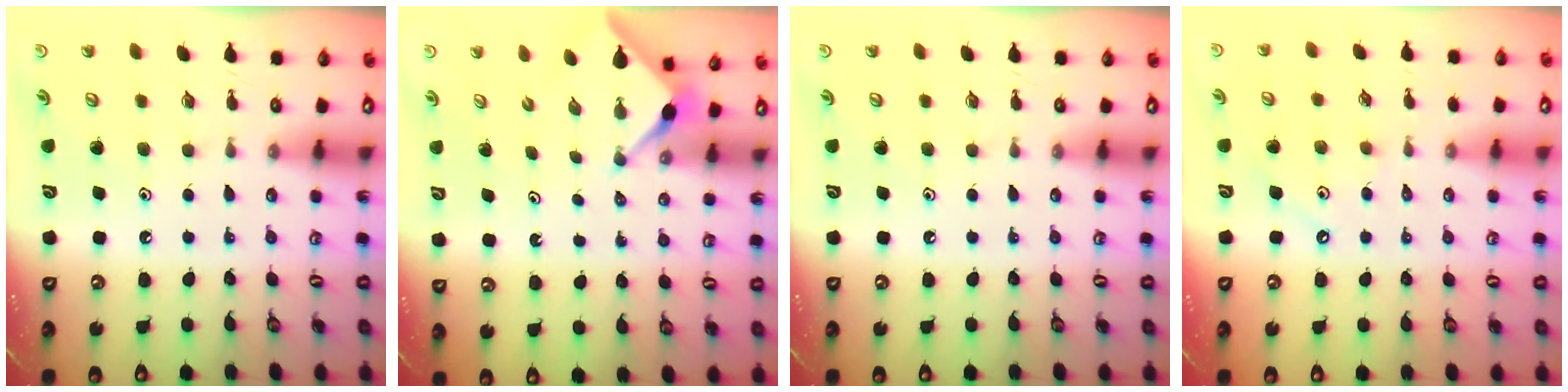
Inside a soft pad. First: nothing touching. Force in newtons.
{"total": 3.0, "press": 2.9, "slide": 0.4}
{"total": 0.0}
{"total": 3.3, "press": 3.3, "slide": 0.1}